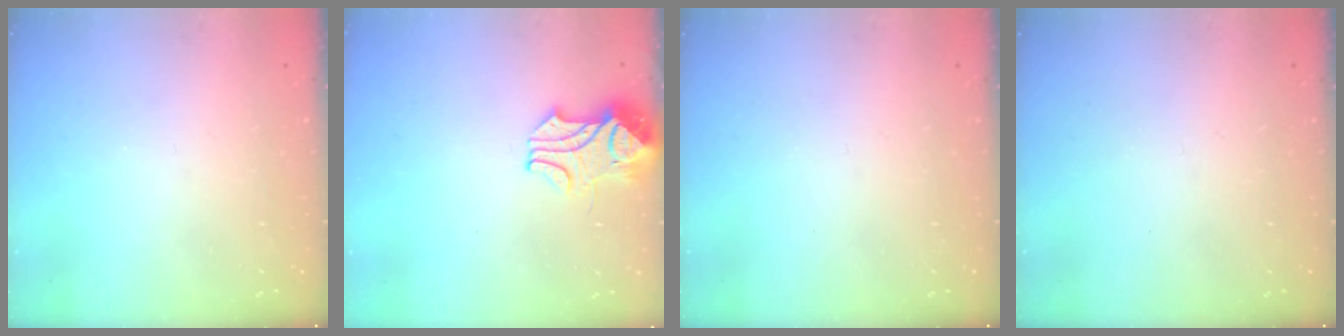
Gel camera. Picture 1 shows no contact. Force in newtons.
{"total": 2.4, "press": 2.2, "slide": 1.0}
{"total": 0.0}
{"total": 0.0}